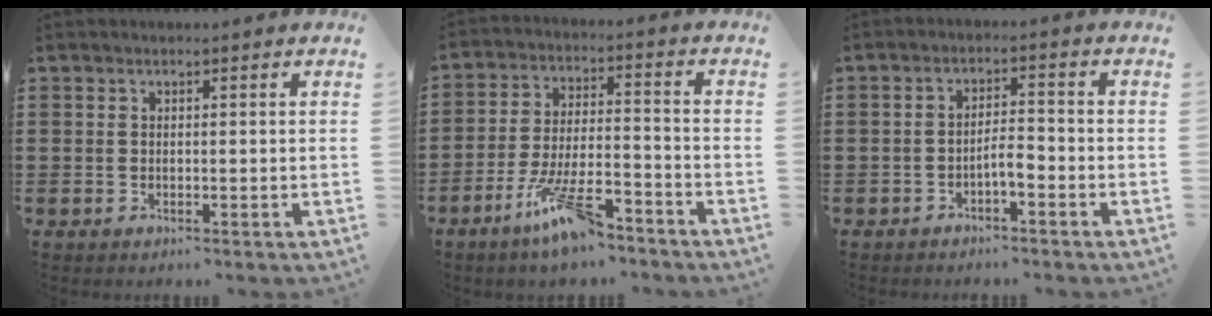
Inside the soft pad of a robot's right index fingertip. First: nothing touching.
{"total": 10.4, "force": [-7.1, 2.4, 7.2], "torque": [-0.148, 0.009, -0.134]}
{"total": 3.0, "force": [-1.7, 0.7, 2.3], "torque": [-0.043, 0.007, -0.034]}